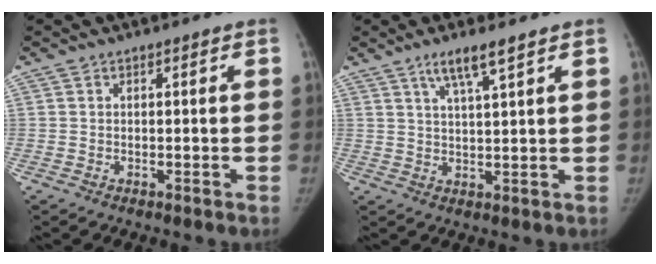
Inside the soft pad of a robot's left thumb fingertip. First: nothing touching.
{"total": 5.2, "force": [3.4, 0.3, 4.0], "torque": [-0.077, -0.016, 0.068]}